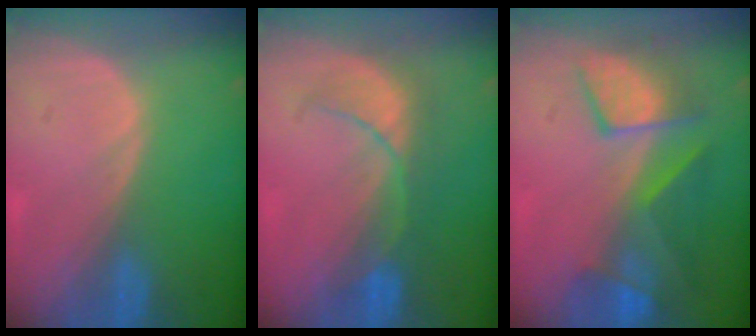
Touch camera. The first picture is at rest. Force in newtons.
{"total": 5.9, "press": 5.9, "slide": 0.8}
{"total": 8.8, "press": 8.2, "slide": 3.2}